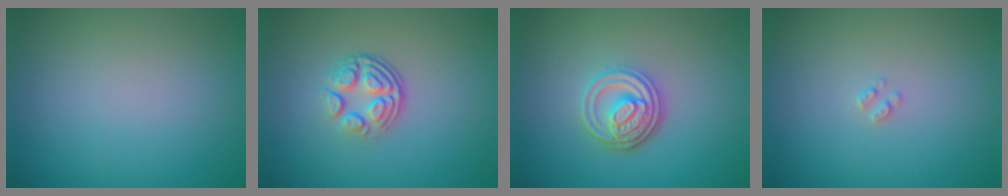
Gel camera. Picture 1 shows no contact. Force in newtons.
{"total": 3.9, "press": 2.7, "slide": 2.8}
{"total": 4.3, "press": 3.3, "slide": 2.8}
{"total": 0.7, "press": 0.6, "slide": 0.1}